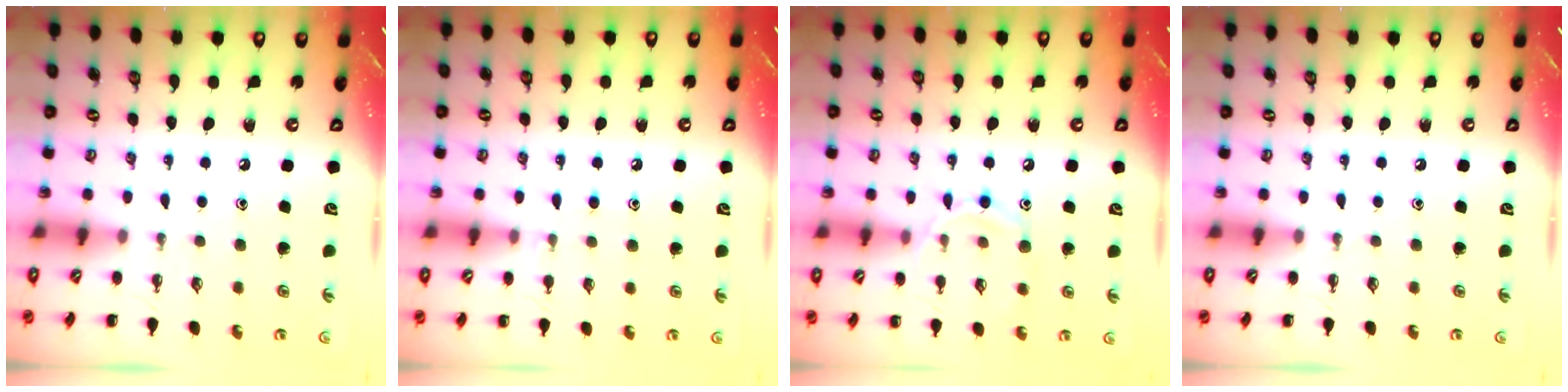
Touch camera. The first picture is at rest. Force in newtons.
{"total": 6.0, "press": 5.8, "slide": 1.6}
{"total": 9.0, "press": 8.9, "slide": 1.2}
{"total": 0.0}